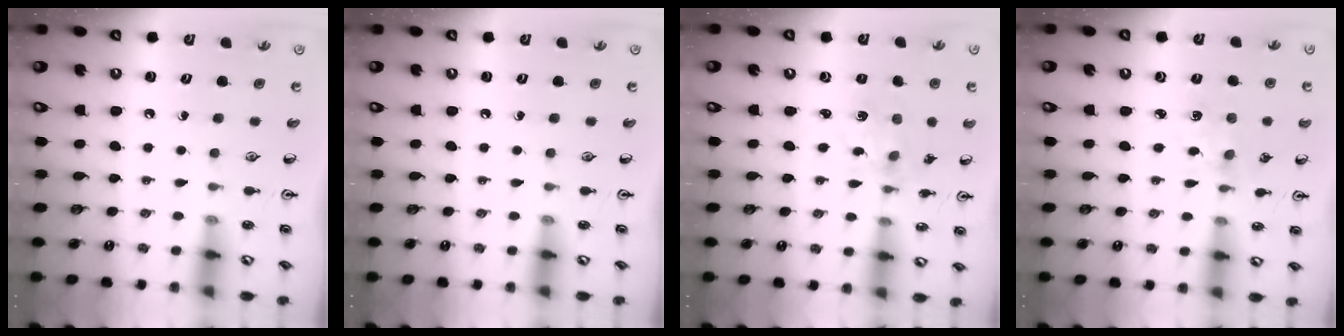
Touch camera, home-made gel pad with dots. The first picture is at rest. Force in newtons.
{"total": 0.0}
{"total": 2.4, "press": 2.2, "slide": 0.8}
{"total": 1.8, "press": 1.8, "slide": 0.3}